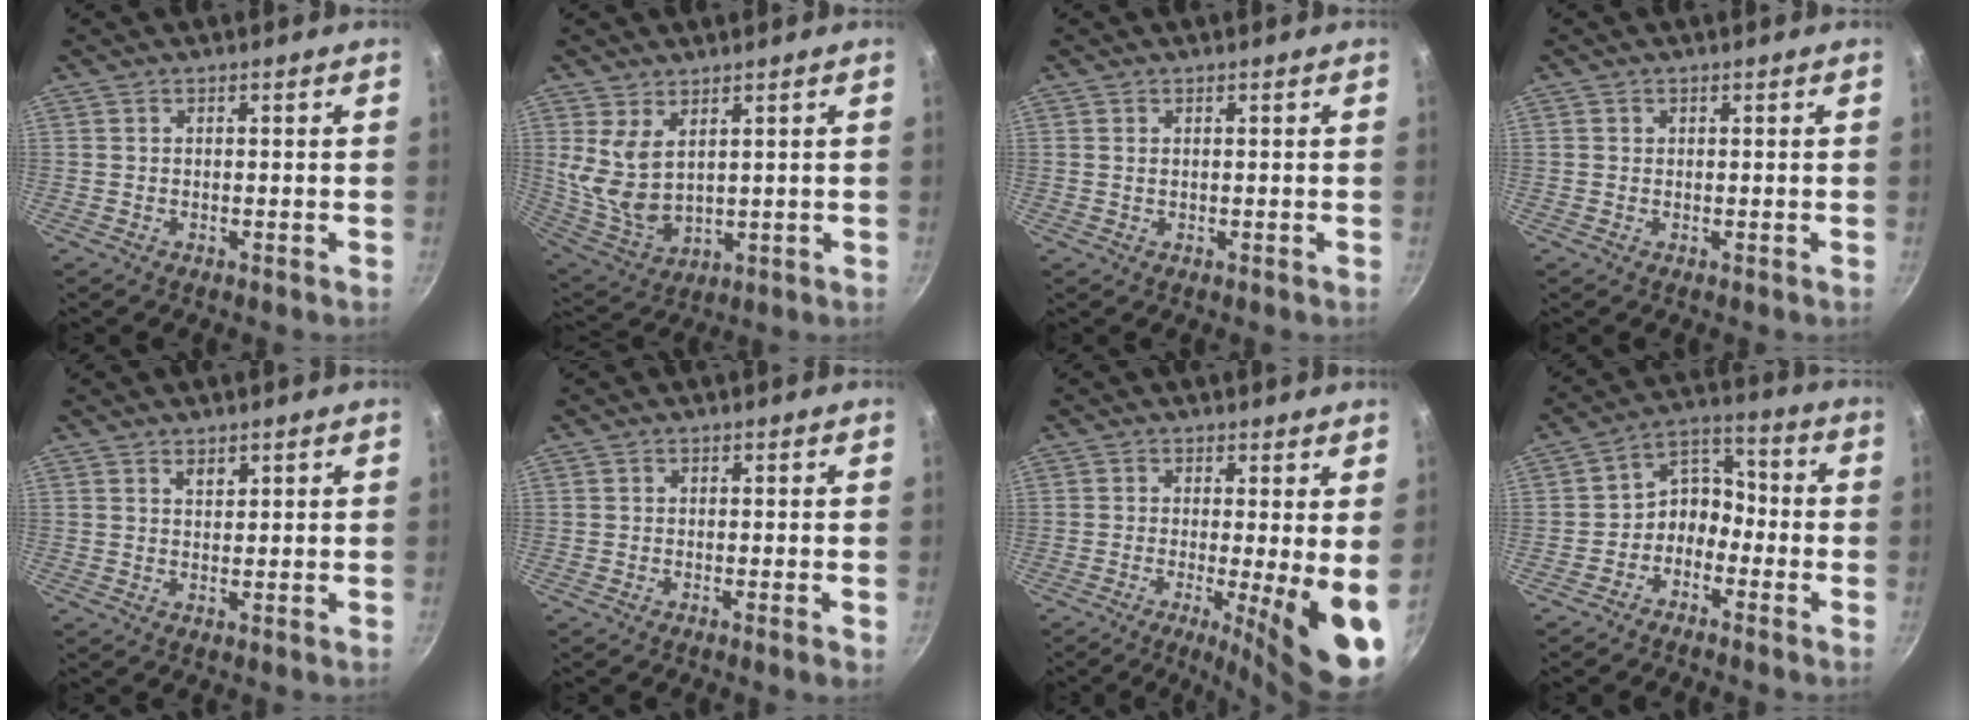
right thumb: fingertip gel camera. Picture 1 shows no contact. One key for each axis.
{"total": 9.3, "fx": 3.5, "fy": 5.3, "fz": 6.7, "tx": -0.125, "ty": -0.043, "tz": 0.086}
{"total": 0.7, "fx": 0.2, "fy": 0.5, "fz": 0.4, "tx": -0.007, "ty": 0.002, "tz": 0.003}
{"total": 0.6, "fx": 0.2, "fy": 0.6, "fz": 0.1, "tx": 0.002, "ty": 0.002, "tz": 0.001}
{"total": 1.8, "fx": 1.2, "fy": 1.0, "fz": 1.0, "tx": -0.010, "ty": -0.008, "tz": 0.020}
{"total": 1.1, "fx": -0.4, "fy": -0.2, "fz": 1.1, "tx": -0.021, "ty": -0.003, "tz": -0.010}
{"total": 11.4, "fx": -1.4, "fy": 2.0, "fz": 11.1, "tx": -0.138, "ty": -0.022, "tz": -0.018}
{"total": 7.4, "fx": -3.2, "fy": 5.6, "fz": 3.6, "tx": -0.027, "ty": 0.058, "tz": -0.074}